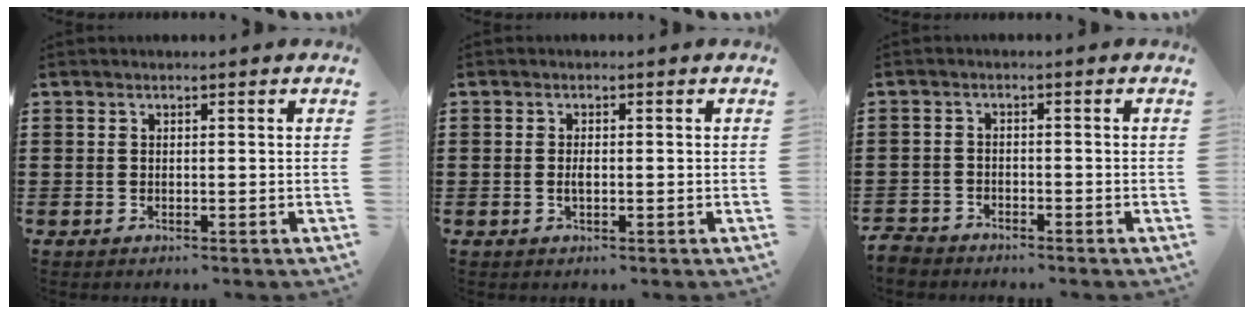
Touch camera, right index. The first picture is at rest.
{"total": 1.4, "force": [-0.2, 0.6, 1.2], "torque": [-0.024, 0.002, -0.005]}
{"total": 2.5, "force": [-2.4, 0.6, 0.0], "torque": [-0.014, 0.000, -0.055]}